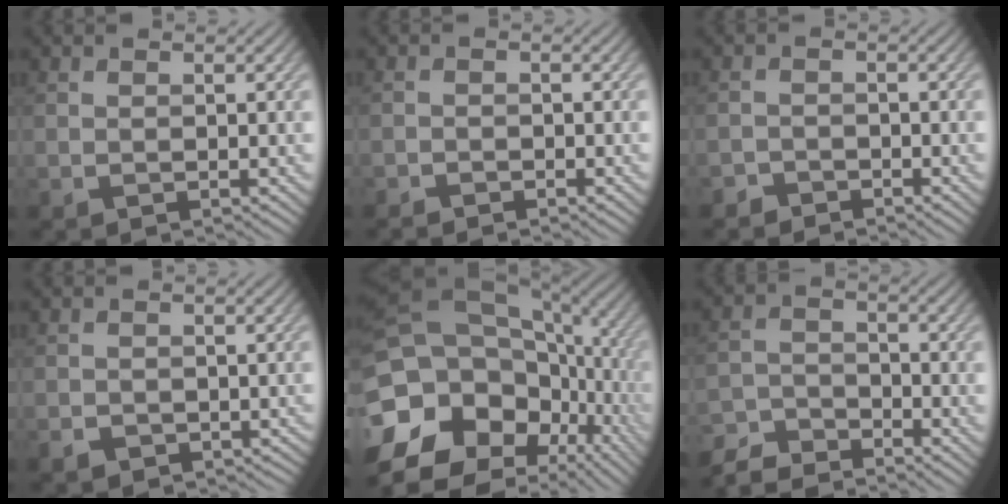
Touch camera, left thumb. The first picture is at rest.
{"total": 1.8, "force": [-1.6, 0.6, 0.3], "torque": [-0.006, -0.002, -0.033]}
{"total": 1.8, "force": [-1.6, 0.8, 0.0], "torque": [0.002, 0.003, -0.034]}
{"total": 2.3, "force": [-1.4, 1.6, 0.7], "torque": [-0.008, -0.009, -0.024]}
{"total": 17.8, "force": [-5.4, 12.8, 11.2], "torque": [-0.267, 0.009, -0.061]}
{"total": 6.1, "force": [-5.8, 1.4, 1.2], "torque": [-0.032, -0.005, -0.120]}